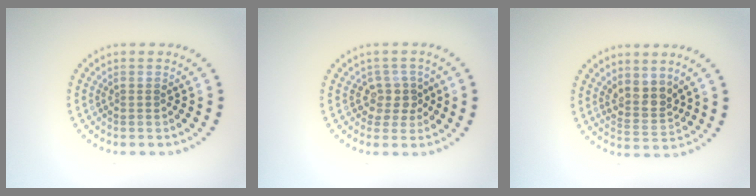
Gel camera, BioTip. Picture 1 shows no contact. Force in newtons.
{"total": 2.2, "press": 1.8, "slide": 1.2}
{"total": 2.6, "press": 2.1, "slide": 1.5}